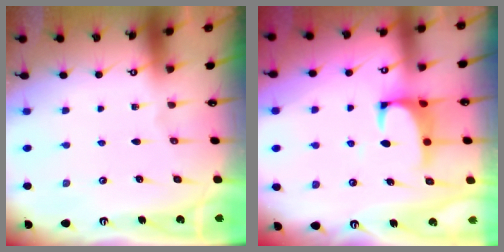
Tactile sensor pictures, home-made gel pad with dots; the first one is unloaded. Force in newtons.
{"total": 1.6, "press": 1.3, "slide": 0.8}